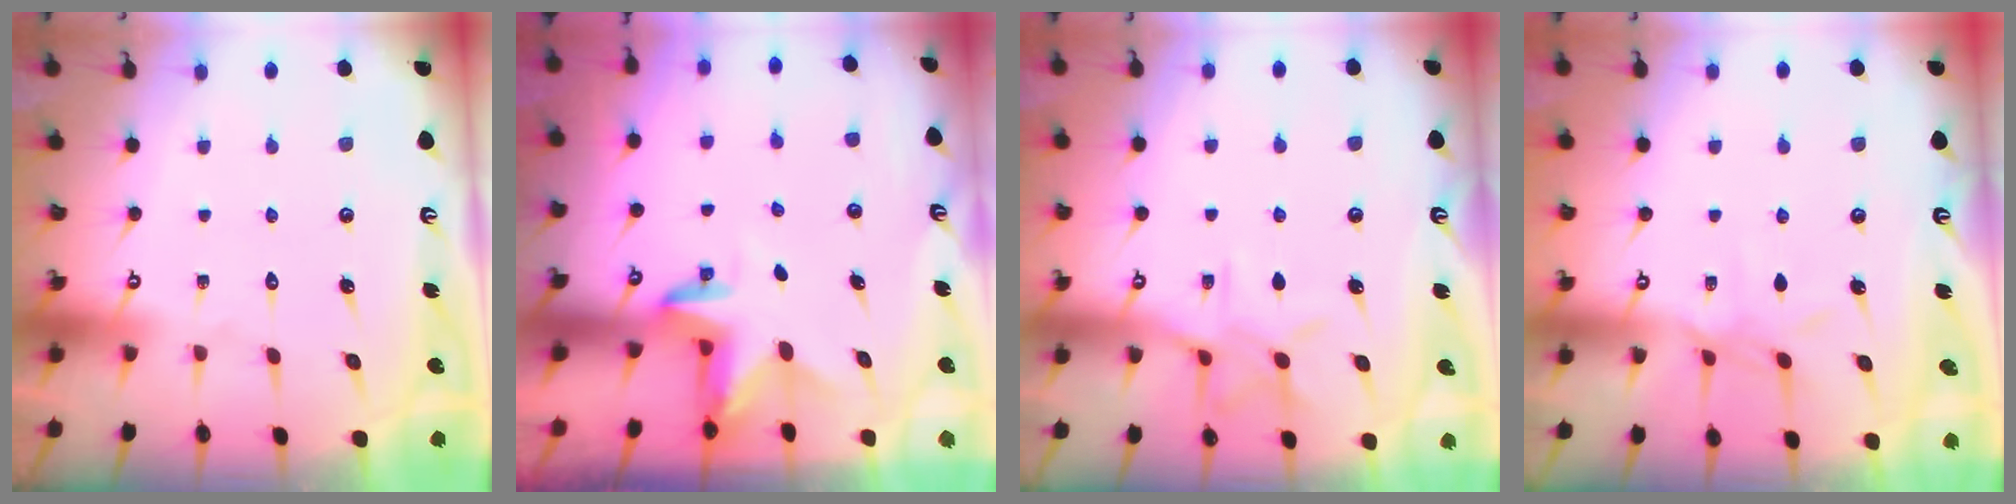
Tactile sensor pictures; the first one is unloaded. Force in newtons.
{"total": 3.5, "press": 3.5, "slide": 0.2}
{"total": 9.4, "press": 9.4, "slide": 0.7}
{"total": 5.9, "press": 5.8, "slide": 0.7}